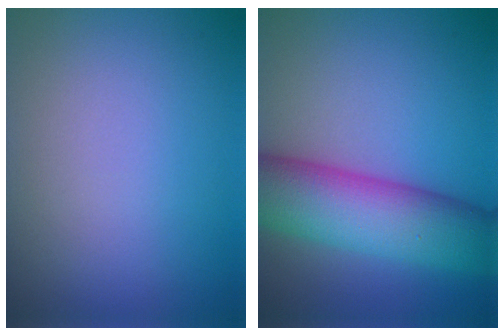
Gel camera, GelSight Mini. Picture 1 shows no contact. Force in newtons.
{"total": 10.5, "press": 10.5, "slide": 0.2}